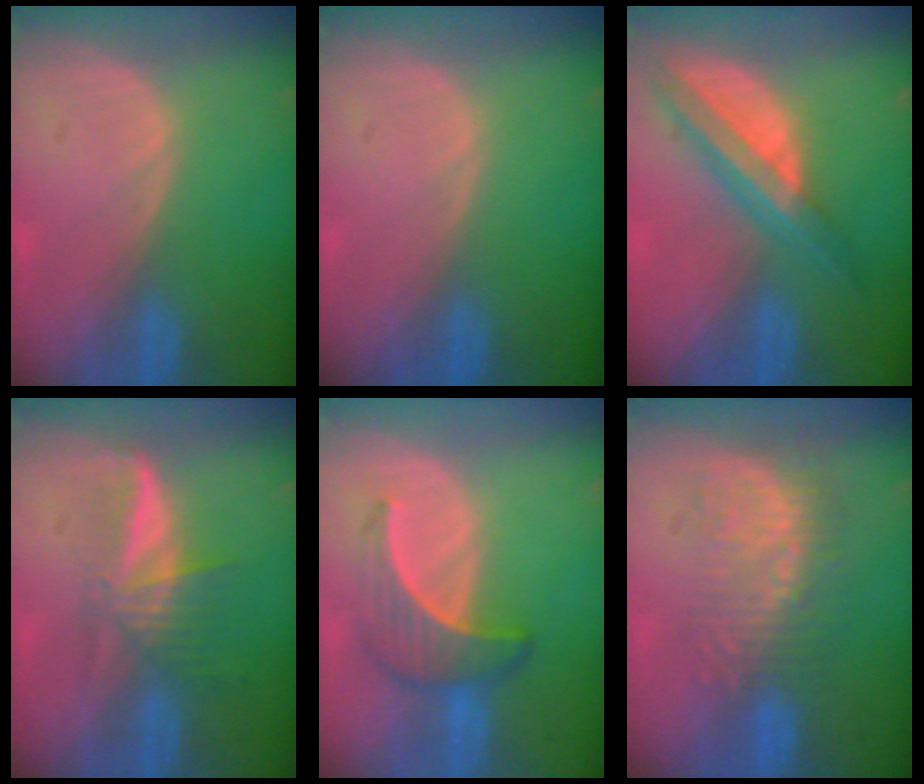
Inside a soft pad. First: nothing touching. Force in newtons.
{"total": 0.0}
{"total": 8.0, "press": 6.6, "slide": 4.5}
{"total": 6.0, "press": 5.6, "slide": 2.3}
{"total": 6.3, "press": 6.1, "slide": 1.9}
{"total": 8.9, "press": 8.4, "slide": 2.9}